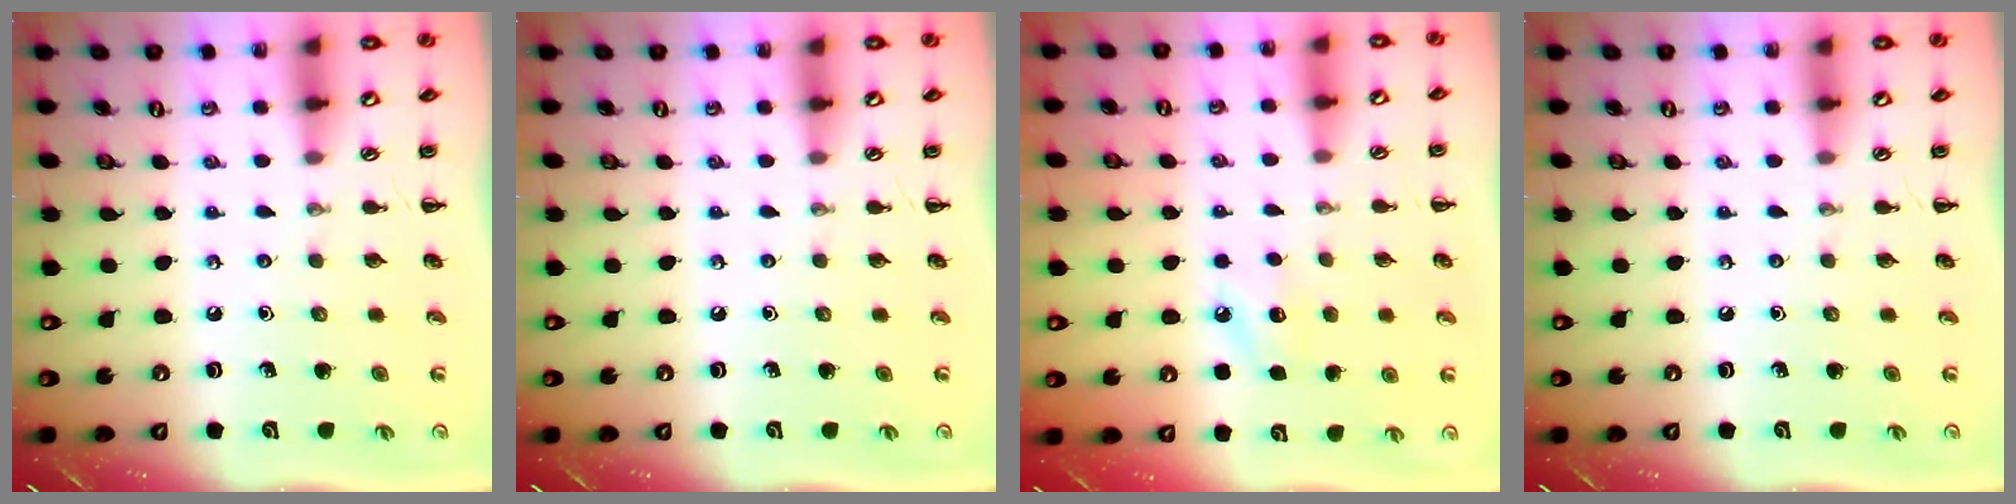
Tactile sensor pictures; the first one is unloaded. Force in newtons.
{"total": 0.0}
{"total": 7.1, "press": 7.0, "slide": 1.5}
{"total": 0.0}